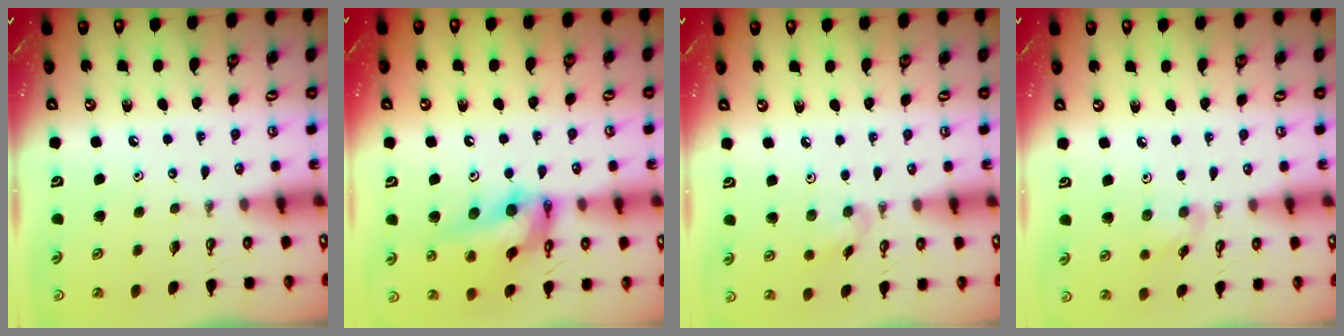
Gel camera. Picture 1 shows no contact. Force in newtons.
{"total": 15.5, "press": 15.4, "slide": 1.7}
{"total": 5.2, "press": 5.1, "slide": 0.8}
{"total": 5.8, "press": 5.7, "slide": 1.1}